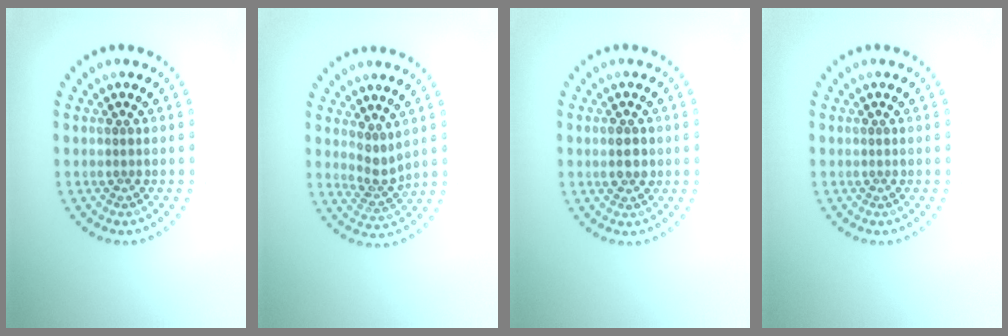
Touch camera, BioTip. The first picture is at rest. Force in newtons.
{"total": 2.4, "press": 1.7, "slide": 1.8}
{"total": 1.8, "press": 1.8, "slide": 0.0}
{"total": 0.0}